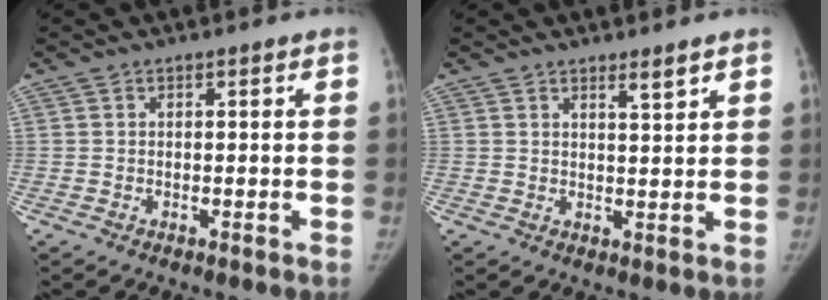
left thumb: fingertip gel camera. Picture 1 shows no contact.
{"total": 2.6, "force": [2.0, 0.2, 1.7], "torque": [-0.025, -0.019, 0.033]}